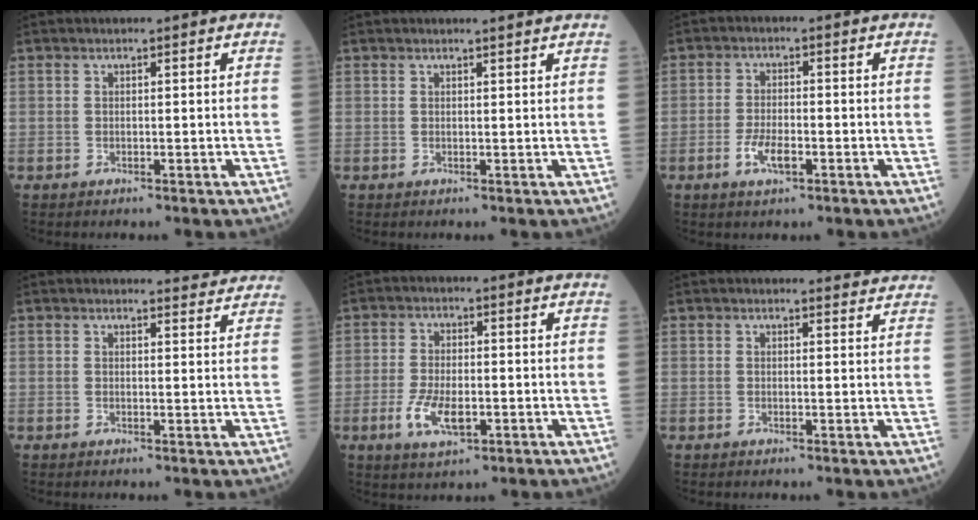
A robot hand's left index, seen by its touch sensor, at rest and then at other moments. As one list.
[{"total": 1.8, "force": [1.7, -0.4, 0.4], "torque": [-0.012, -0.004, 0.019]}, {"total": 4.1, "force": [-1.9, 1.4, 3.4], "torque": [-0.070, 0.000, -0.035]}, {"total": 4.3, "force": [4.2, 0.4, 0.4], "torque": [-0.005, -0.005, 0.036]}, {"total": 6.2, "force": [-2.2, 2.5, 5.2], "torque": [-0.107, -0.006, -0.034]}, {"total": 2.9, "force": [2.9, 0.3, 0.1], "torque": [-0.004, -0.005, 0.022]}]